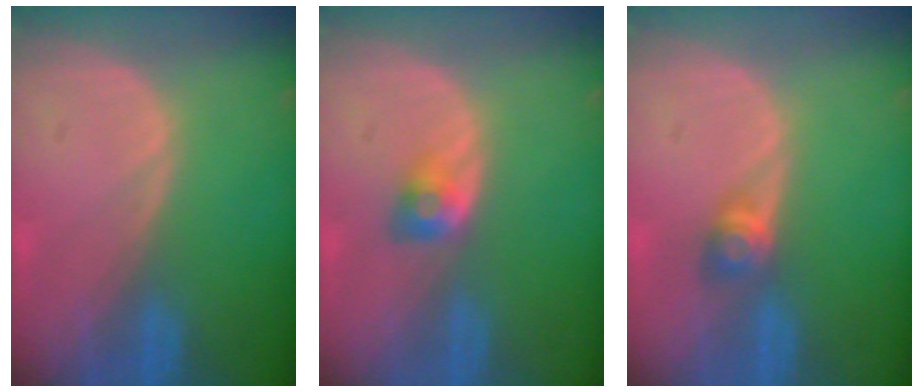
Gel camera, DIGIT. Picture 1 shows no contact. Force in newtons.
{"total": 2.8, "press": 2.4, "slide": 1.4}
{"total": 3.0, "press": 2.6, "slide": 1.5}